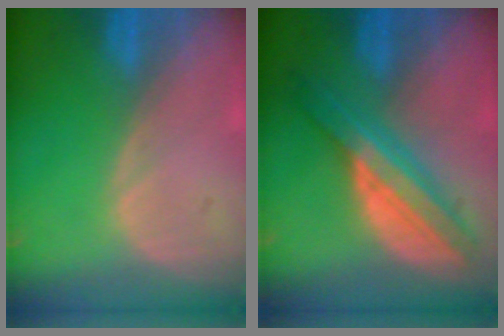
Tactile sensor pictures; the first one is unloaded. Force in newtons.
{"total": 8.5, "press": 8.4, "slide": 0.4}